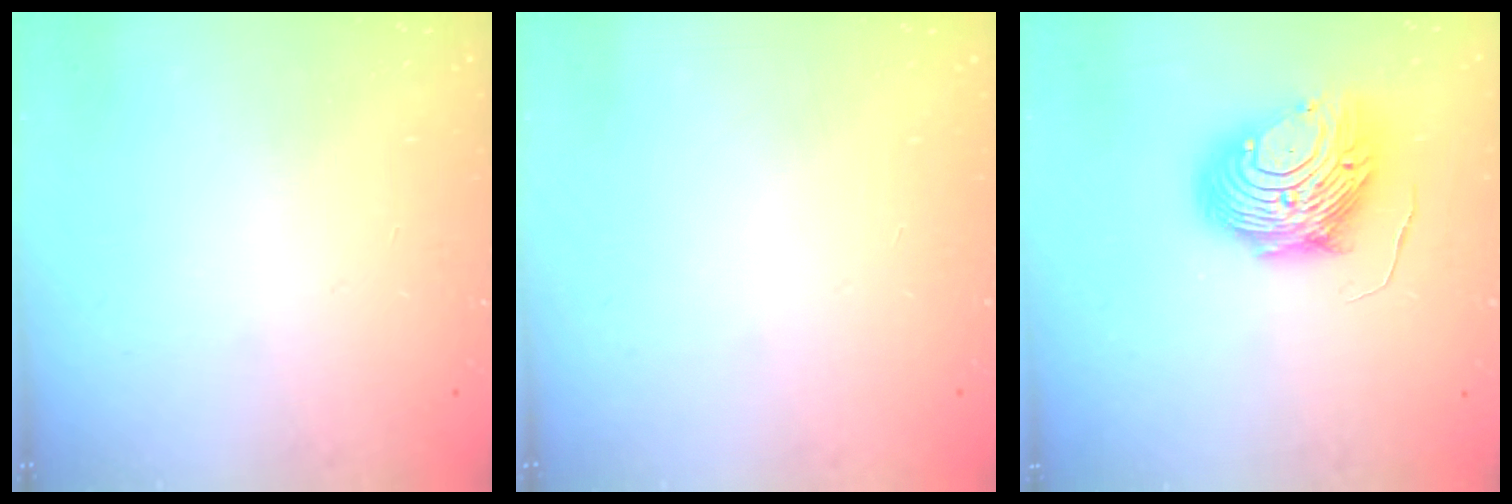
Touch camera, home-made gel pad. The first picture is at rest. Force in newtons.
{"total": 0.0}
{"total": 10.5, "press": 10.4, "slide": 1.0}